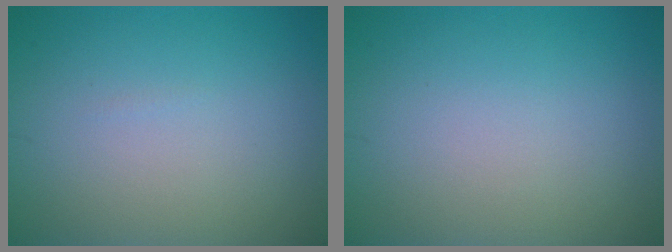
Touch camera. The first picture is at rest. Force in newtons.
{"total": 0.0}